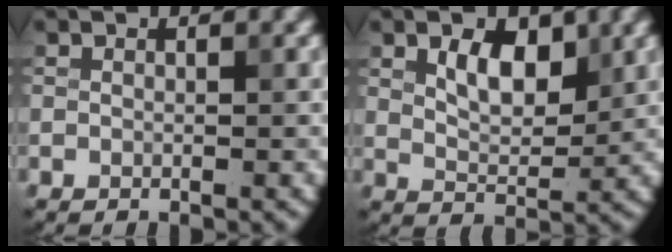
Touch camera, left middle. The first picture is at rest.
{"total": 3.8, "force": [1.7, 2.0, 2.8], "torque": [-0.051, 0.000, 0.028]}